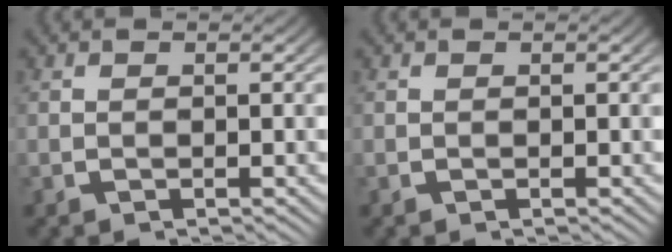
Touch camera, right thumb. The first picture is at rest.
{"total": 0.0}